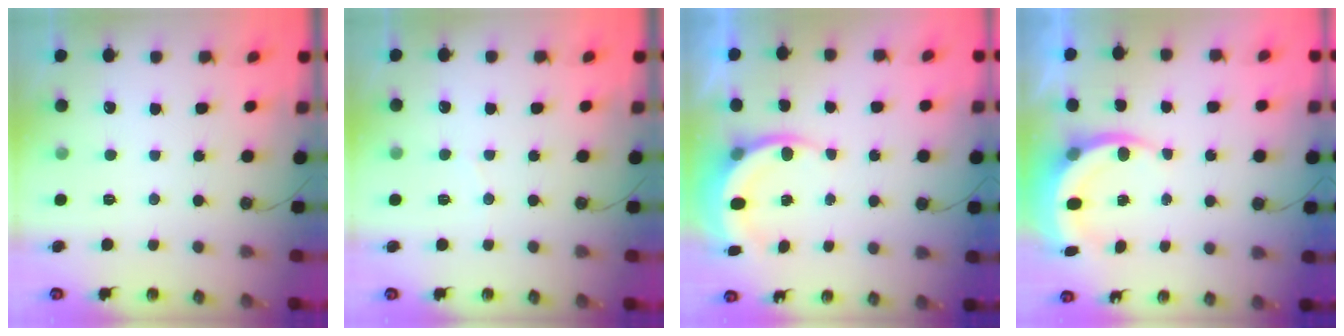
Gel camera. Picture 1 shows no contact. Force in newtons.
{"total": 2.2, "press": 2.2, "slide": 0.2}
{"total": 5.7, "press": 5.5, "slide": 1.4}
{"total": 6.2, "press": 6.1, "slide": 0.7}